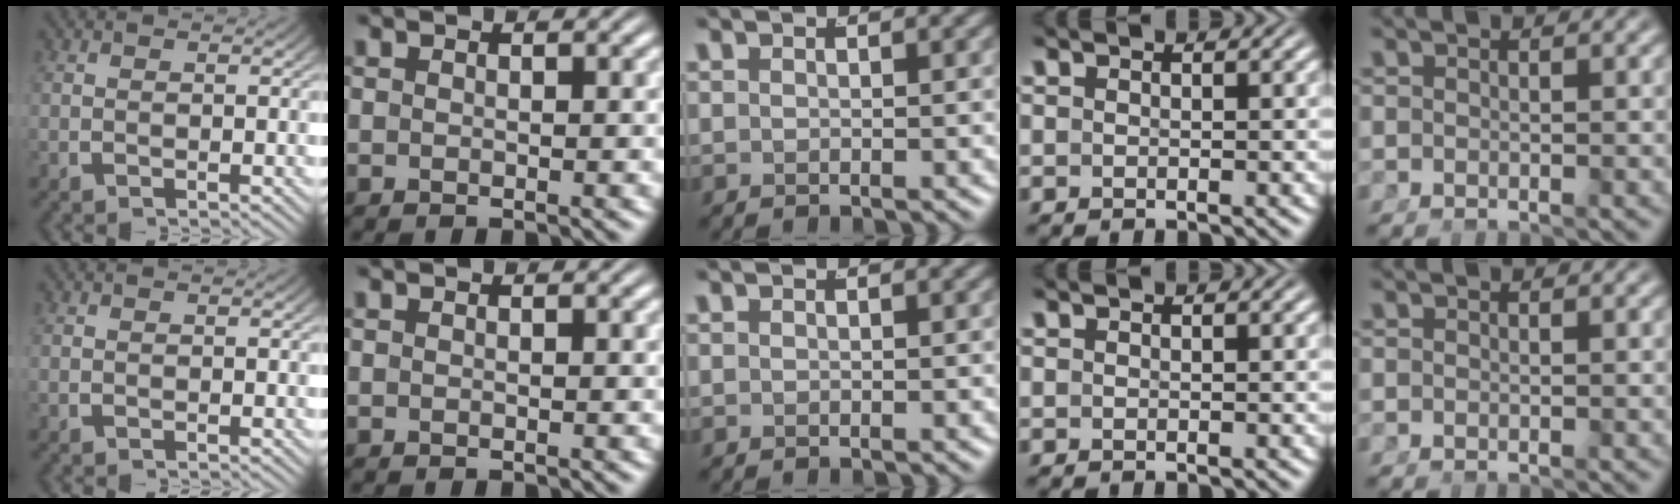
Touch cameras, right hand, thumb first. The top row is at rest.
{}